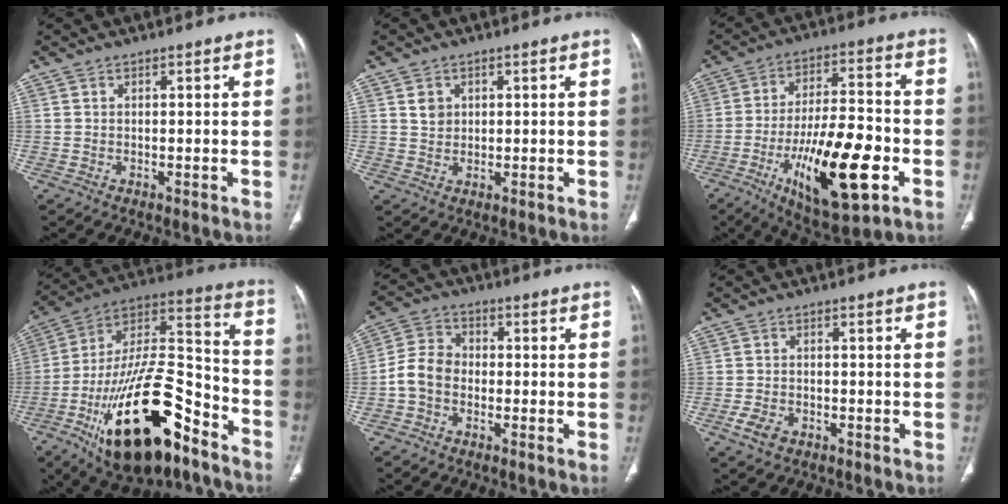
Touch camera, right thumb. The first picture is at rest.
{"total": 2.7, "force": [1.1, 2.2, 1.1], "torque": [-0.007, -0.008, 0.022]}
{"total": 21.1, "force": [-7.5, 7.2, 18.4], "torque": [-0.300, 0.020, -0.111]}
{"total": 30.8, "force": [-15.6, 13.0, 23.2], "torque": [-0.394, 0.072, -0.255]}
{"total": 6.7, "force": [-1.7, 5.2, 3.8], "torque": [-0.062, 0.025, -0.047]}
{"total": 3.7, "force": [-2.0, 2.3, 2.2], "torque": [-0.044, 0.004, -0.035]}